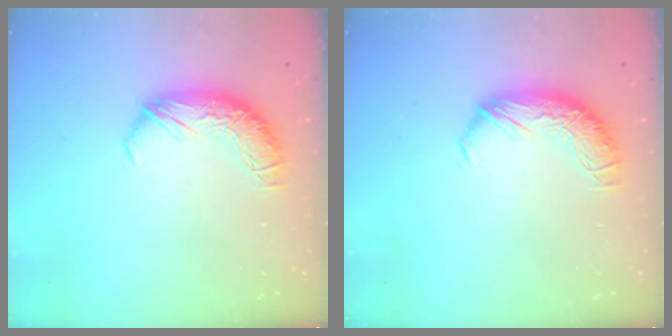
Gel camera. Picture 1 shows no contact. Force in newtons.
{"total": 0.0}